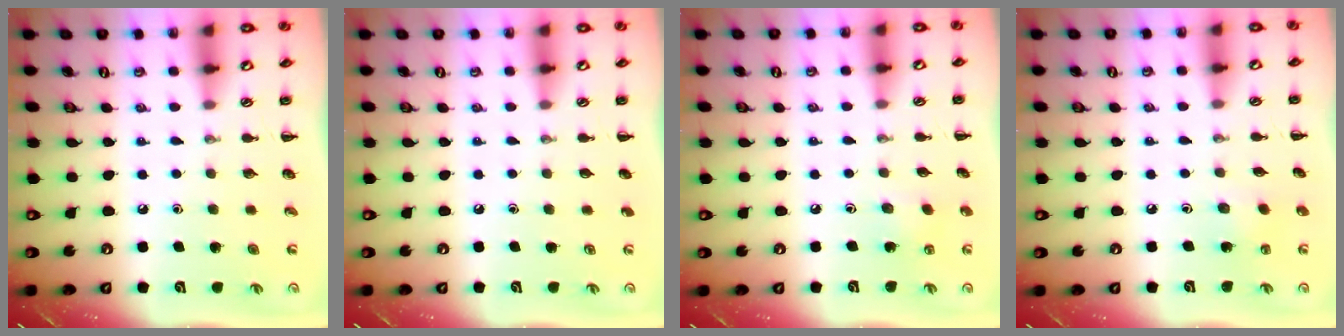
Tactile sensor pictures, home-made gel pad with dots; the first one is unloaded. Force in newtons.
{"total": 0.0}
{"total": 2.7, "press": 2.6, "slide": 0.9}
{"total": 2.2, "press": 2.0, "slide": 0.7}